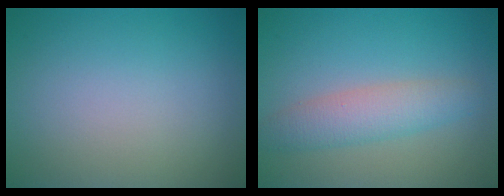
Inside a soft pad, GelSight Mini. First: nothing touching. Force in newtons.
{"total": 3.5, "press": 3.5, "slide": 0.0}